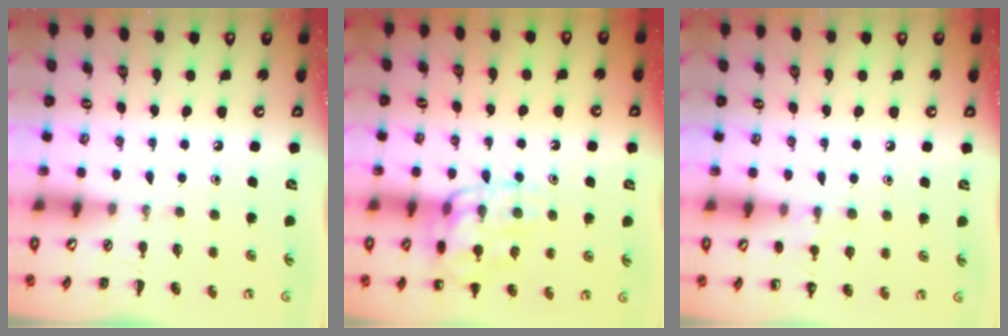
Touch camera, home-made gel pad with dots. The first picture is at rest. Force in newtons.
{"total": 14.5, "press": 14.4, "slide": 1.3}
{"total": 6.1, "press": 5.7, "slide": 2.0}